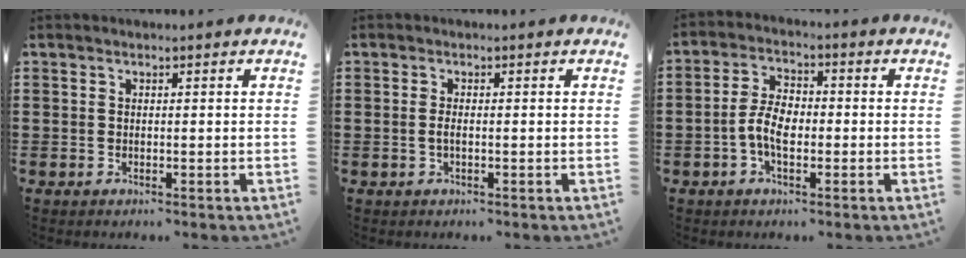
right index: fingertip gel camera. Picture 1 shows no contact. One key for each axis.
{"total": 1.1, "fx": -0.3, "fy": 0.3, "fz": 1.0, "tx": -0.028, "ty": -0.005, "tz": -0.007}
{"total": 5.3, "fx": -1.4, "fy": 2.8, "fz": 4.3, "tx": -0.103, "ty": 0.000, "tz": -0.034}